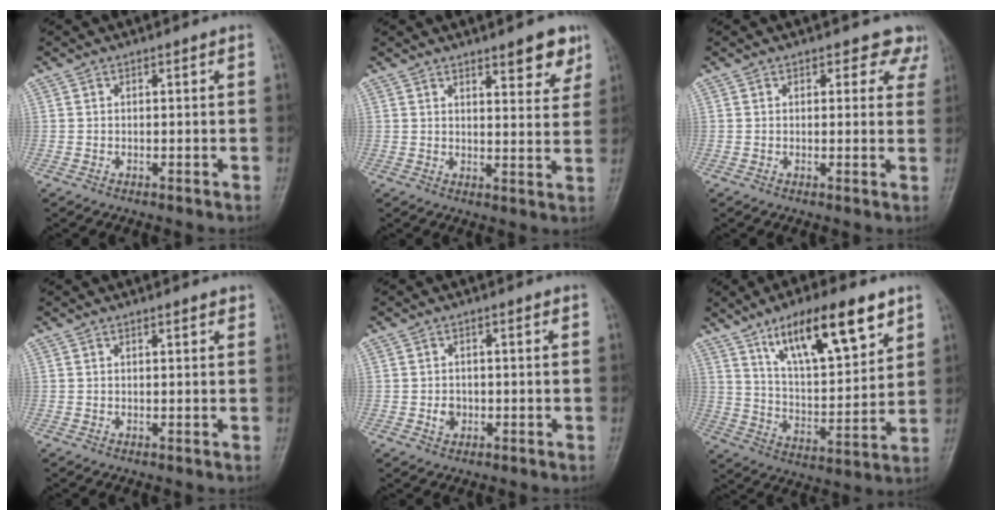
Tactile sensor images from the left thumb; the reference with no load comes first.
{"total": 7.5, "force": [4.9, 2.4, 5.1], "torque": [-0.046, -0.028, 0.064]}
{"total": 4.6, "force": [3.6, 2.7, 1.0], "torque": [0.028, -0.017, 0.025]}
{"total": 1.4, "force": [1.0, 0.4, 0.8], "torque": [-0.009, -0.003, 0.013]}
{"total": 2.3, "force": [-0.5, 2.0, 1.1], "torque": [-0.009, 0.003, -0.006]}
{"total": 18.2, "force": [10.6, 6.0, 13.5], "torque": [-0.192, -0.043, 0.187]}